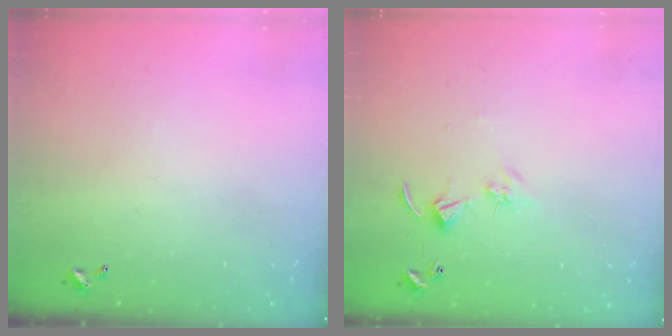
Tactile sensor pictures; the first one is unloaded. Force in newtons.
{"total": 4.2, "press": 4.2, "slide": 0.5}